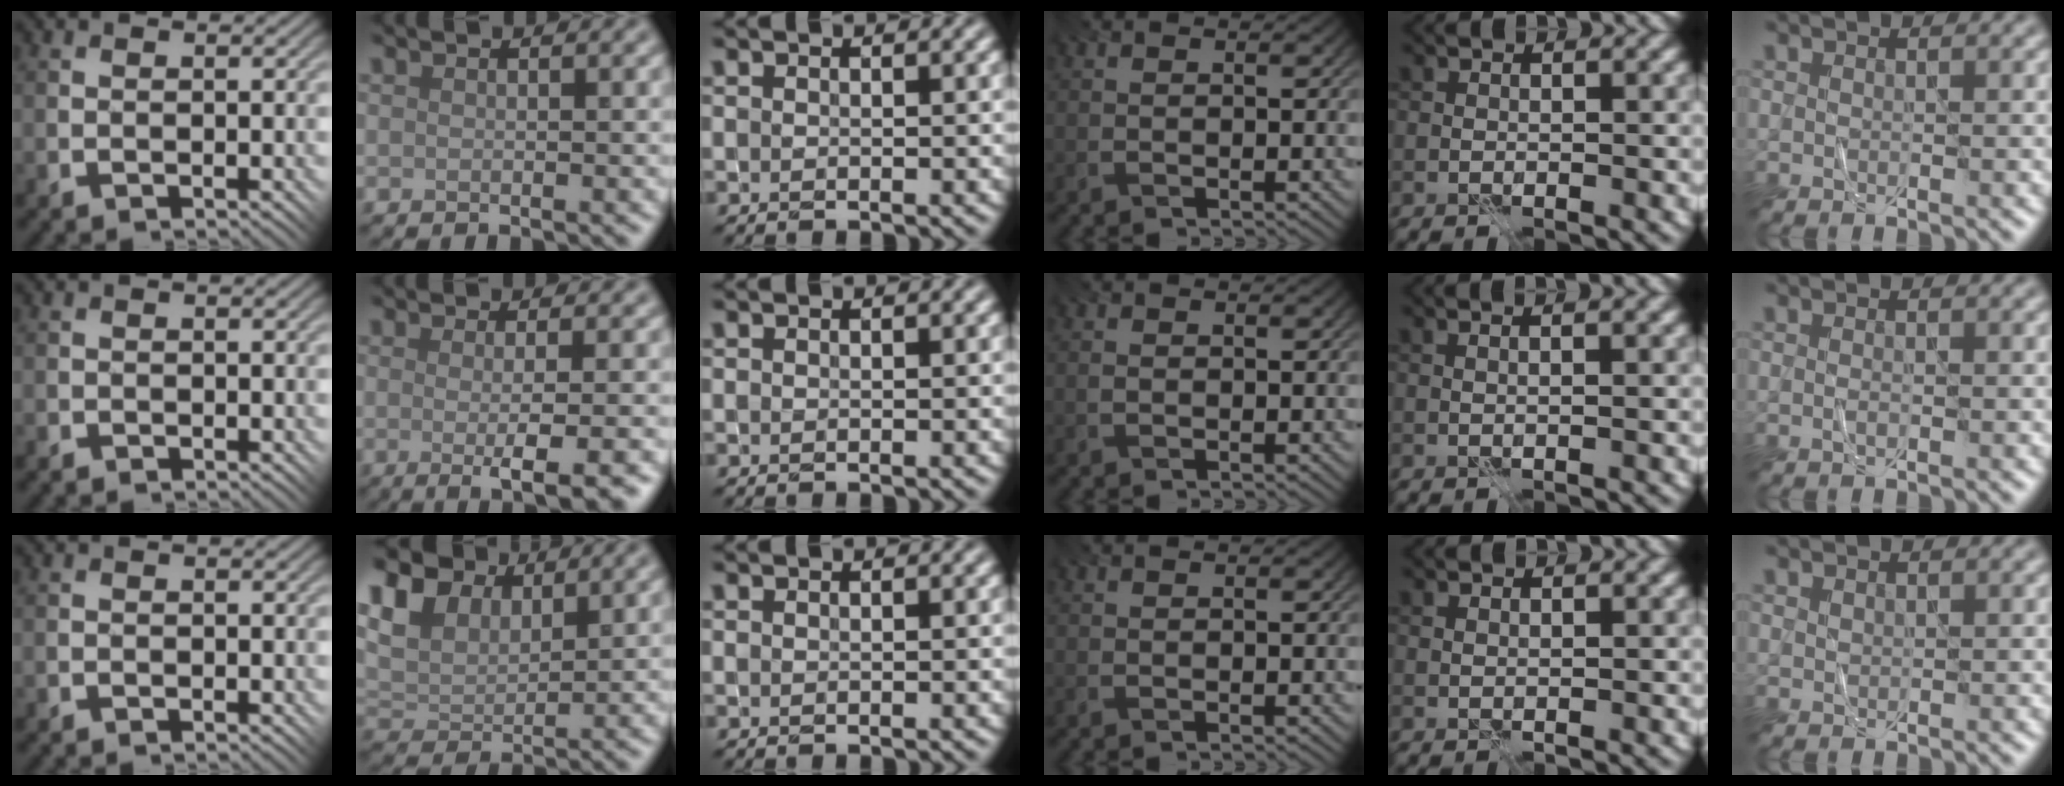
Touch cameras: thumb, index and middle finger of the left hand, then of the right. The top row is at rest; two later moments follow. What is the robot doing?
{"motion": "fold", "object": "shorts"}